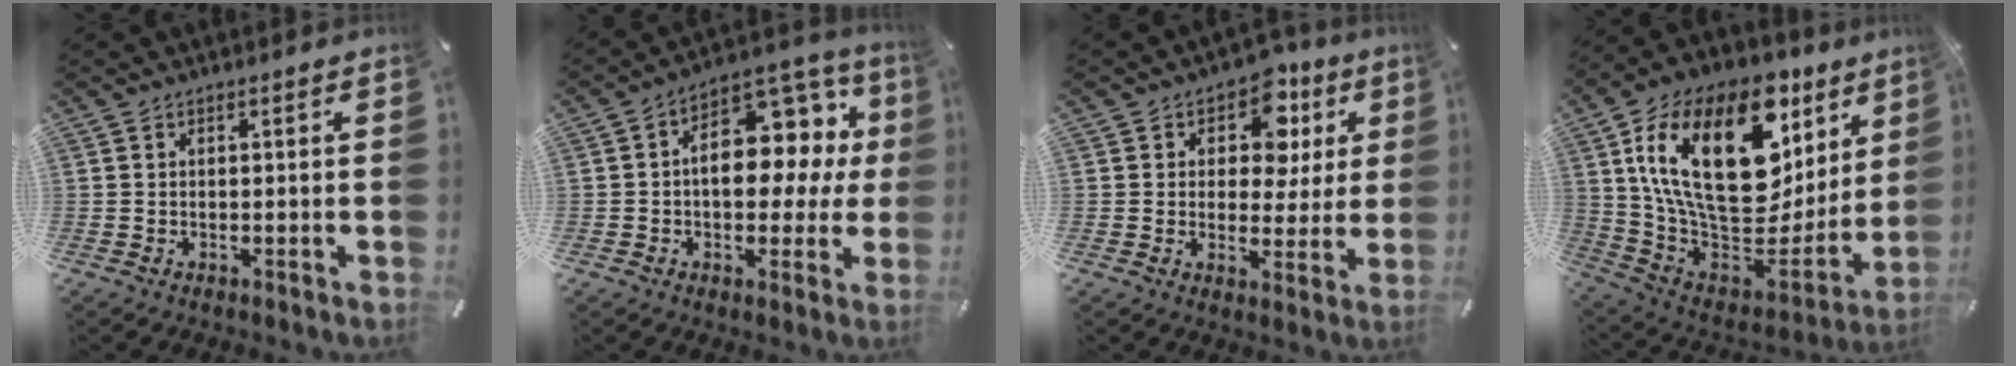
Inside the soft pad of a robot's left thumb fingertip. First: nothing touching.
{"total": 14.3, "force": [1.8, 9.6, 10.4], "torque": [-0.126, -0.023, 0.031]}
{"total": 10.1, "force": [4.5, 7.2, 5.5], "torque": [-0.078, -0.021, 0.077]}
{"total": 28.5, "force": [11.0, 16.7, 20.4], "torque": [-0.363, -0.074, 0.196]}